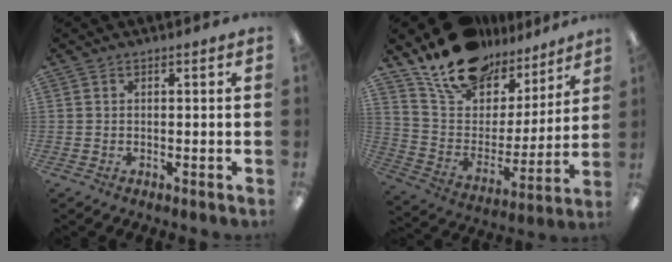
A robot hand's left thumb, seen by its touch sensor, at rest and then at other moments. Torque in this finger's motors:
{"motor_torque": [0.91, 0.91, 1.40, -1.37, 0.24]}